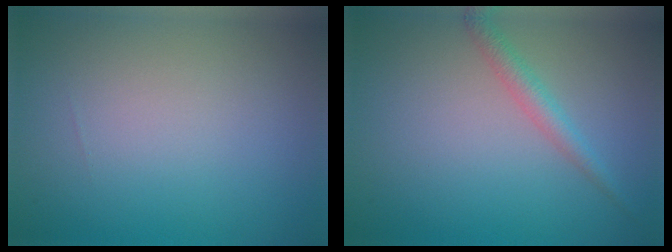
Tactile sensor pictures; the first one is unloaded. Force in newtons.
{"total": 1.9, "press": 1.9, "slide": 0.1}